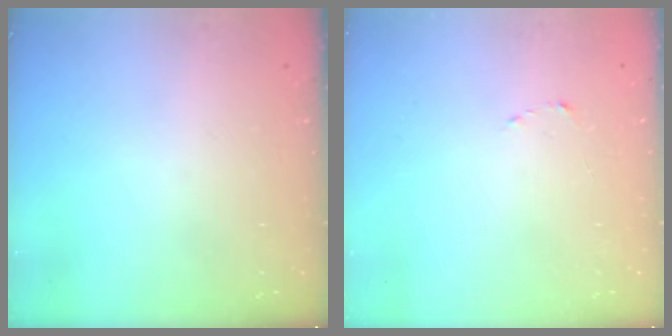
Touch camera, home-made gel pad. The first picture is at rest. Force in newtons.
{"total": 1.5, "press": 1.5, "slide": 0.2}